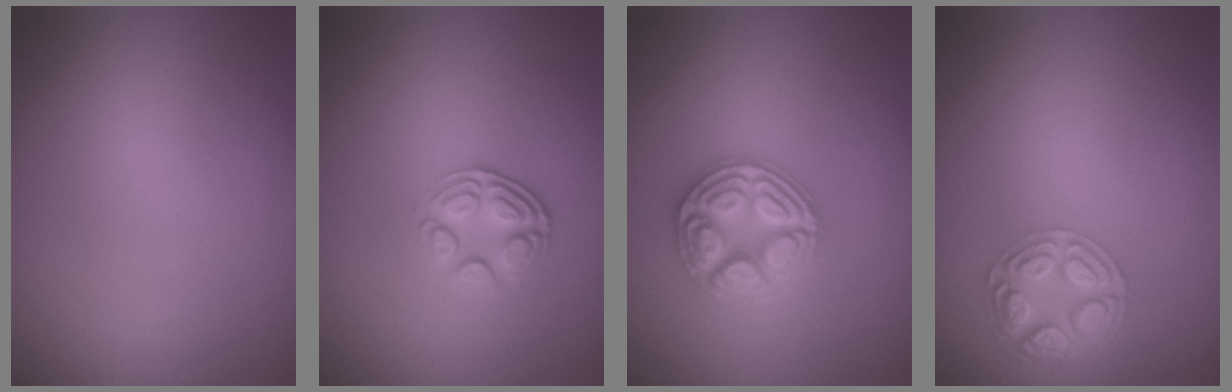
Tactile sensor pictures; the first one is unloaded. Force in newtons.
{"total": 3.0, "press": 2.3, "slide": 1.9}
{"total": 4.9, "press": 4.8, "slide": 0.6}
{"total": 4.2, "press": 3.5, "slide": 2.3}